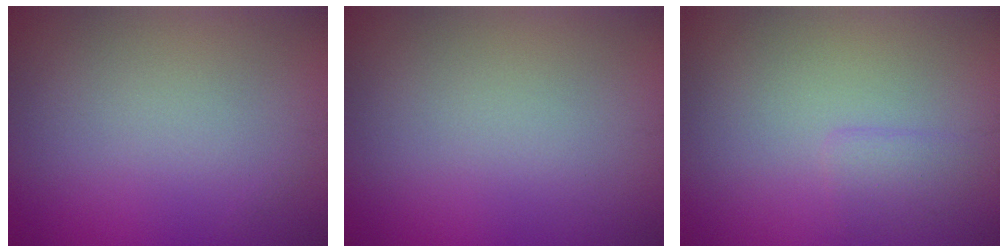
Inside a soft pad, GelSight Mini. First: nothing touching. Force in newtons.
{"total": 0.0}
{"total": 1.3, "press": 1.3, "slide": 0.1}